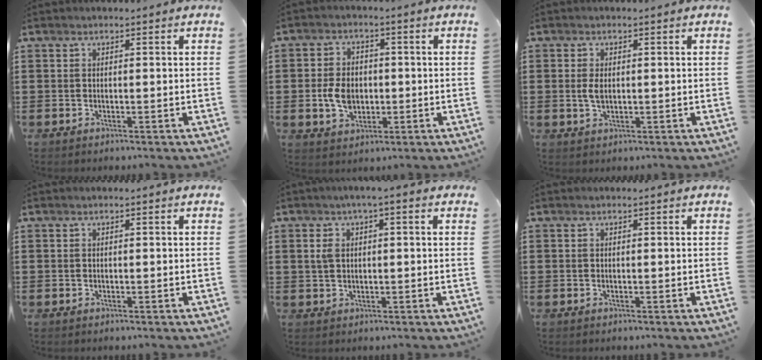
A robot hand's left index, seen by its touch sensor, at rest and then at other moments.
{"total": 5.8, "force": [-0.7, 4.1, 4.0], "torque": [-0.085, 0.003, -0.018]}
{"total": 2.6, "force": [0.1, 1.4, 2.2], "torque": [-0.061, -0.001, -0.004]}
{"total": 0.0}
{"total": 2.9, "force": [0.4, 1.3, 2.6], "torque": [-0.062, 0.005, 0.001]}
{"total": 0.0}